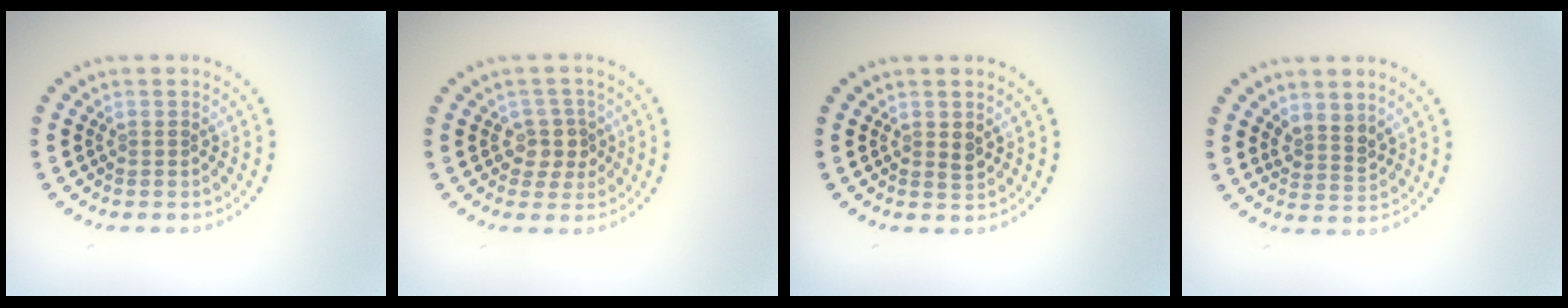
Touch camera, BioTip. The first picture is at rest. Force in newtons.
{"total": 2.3, "press": 2.0, "slide": 1.2}
{"total": 1.1, "press": 1.1, "slide": 0.2}
{"total": 2.0, "press": 1.6, "slide": 1.1}